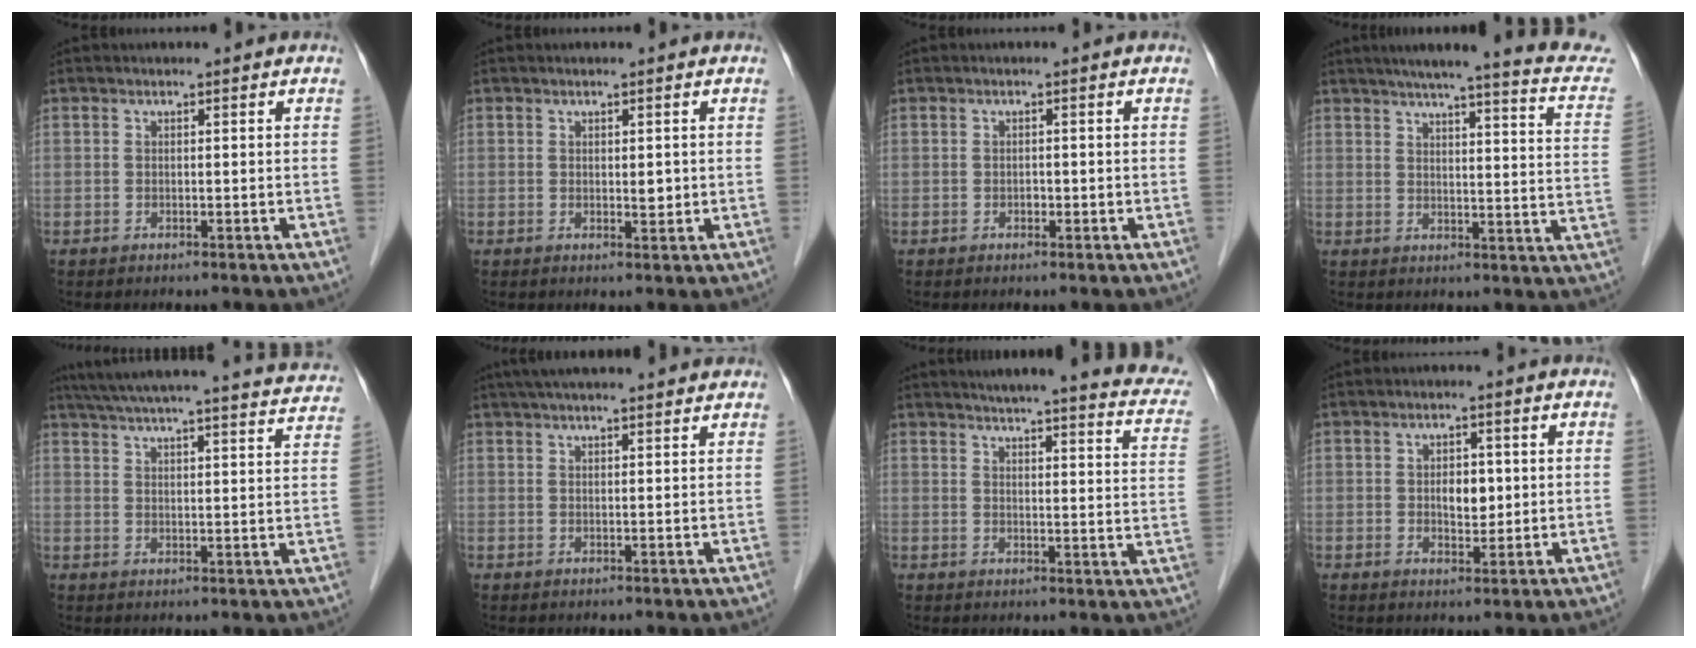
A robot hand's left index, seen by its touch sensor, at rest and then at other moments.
{"total": 1.4, "force": [0.1, 0.7, 1.2], "torque": [-0.015, -0.003, 0.004]}
{"total": 0.8, "force": [-0.3, 0.5, 0.5], "torque": [-0.009, 0.002, -0.005]}
{"total": 19.1, "force": [16.1, 0.9, 10.2], "torque": [-0.134, -0.028, 0.178]}
{"total": 27.6, "force": [25.1, 2.1, 11.2], "torque": [-0.175, -0.035, 0.302]}
{"total": 12.7, "force": [11.2, 1.4, 6.0], "torque": [-0.093, 0.042, 0.150]}
{"total": 20.5, "force": [17.8, 2.1, 10.0], "torque": [-0.124, -0.030, 0.196]}
{"total": 3.7, "force": [0.2, 2.2, 2.9], "torque": [-0.045, 0.004, 0.009]}